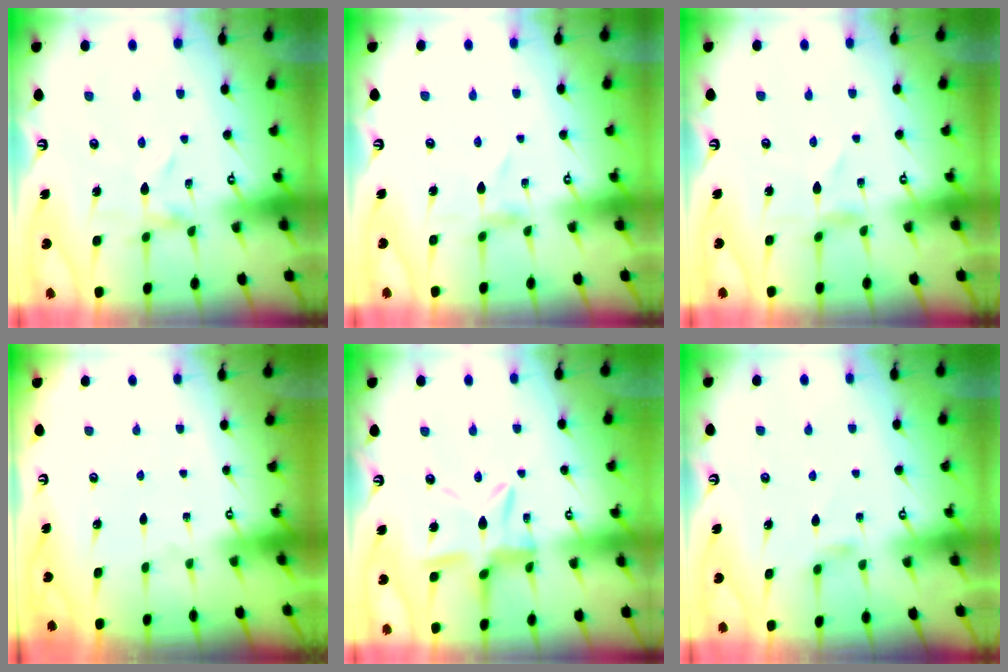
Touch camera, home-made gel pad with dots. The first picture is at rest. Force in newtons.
{"total": 0.0}
{"total": 0.0}
{"total": 0.0}
{"total": 9.9, "press": 9.9, "slide": 0.9}
{"total": 2.2, "press": 2.1, "slide": 0.5}